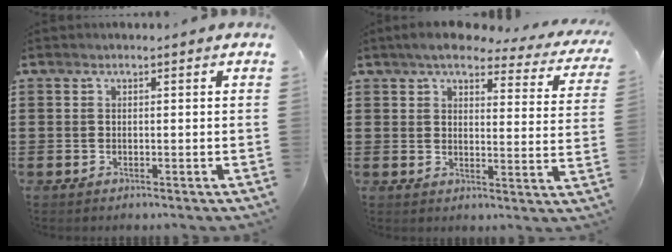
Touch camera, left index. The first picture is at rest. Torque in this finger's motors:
{"motor_torque": [2.14, 0.00, 0.33, 0.01]}